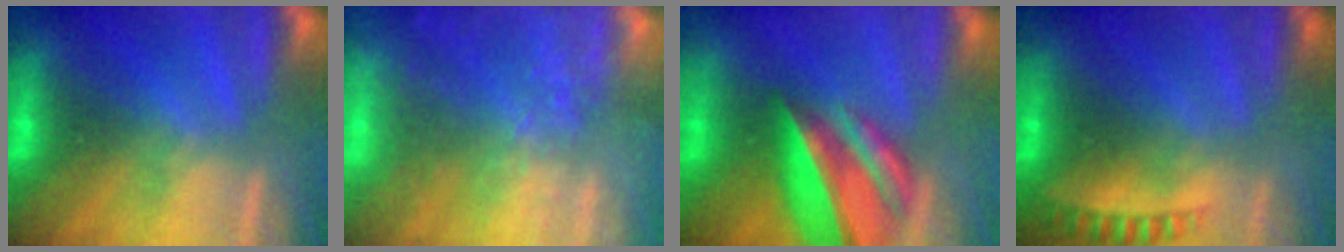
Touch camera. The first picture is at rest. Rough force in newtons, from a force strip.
{"total": 6.5}
{"total": 8.7}
{"total": 2.9}